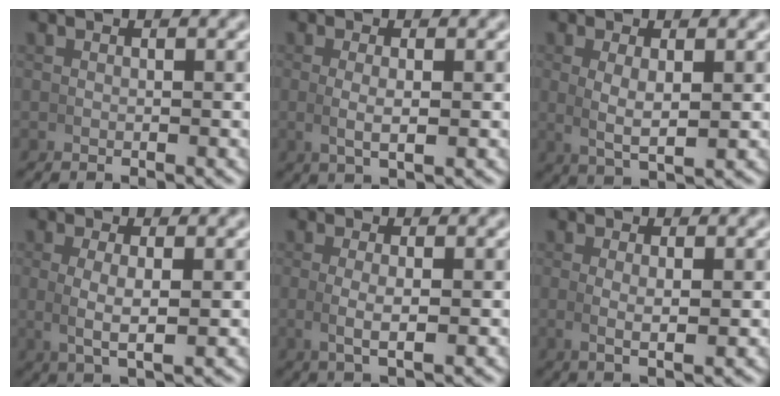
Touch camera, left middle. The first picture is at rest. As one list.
[{"total": 2.1, "force": [0.1, 0.4, 2.0], "torque": [-0.043, -0.007, 0.009]}, {"total": 3.4, "force": [0.6, 1.2, 3.2], "torque": [-0.059, -0.008, 0.020]}, {"total": 3.7, "force": [0.4, 1.1, 3.5], "torque": [-0.072, -0.009, 0.017]}, {"total": 2.7, "force": [-0.1, 0.7, 2.6], "torque": [-0.056, -0.008, 0.006]}, {"total": 2.2, "force": [0.2, 0.4, 2.1], "torque": [-0.045, -0.011, 0.012]}]